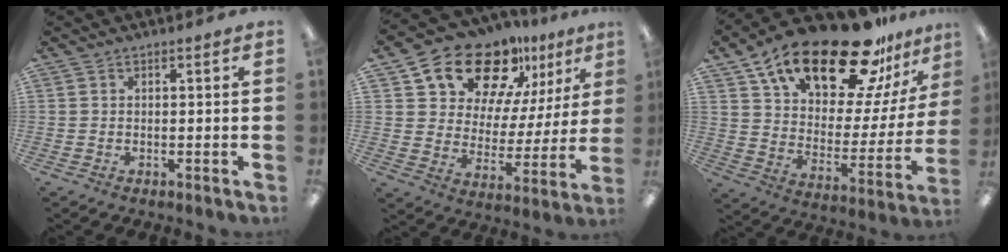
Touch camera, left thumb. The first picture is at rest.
{"total": 18.5, "force": [14.3, 9.4, 7.2], "torque": [-0.127, -0.101, 0.251]}
{"total": 25.4, "force": [18.3, 9.4, 15.0], "torque": [-0.241, -0.115, 0.309]}